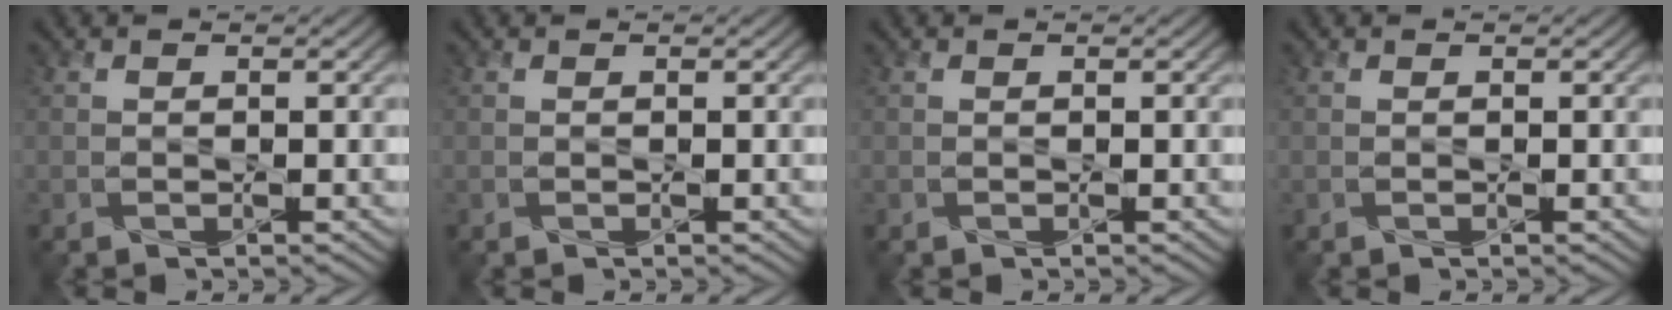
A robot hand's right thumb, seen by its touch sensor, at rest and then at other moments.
{"total": 0.0}
{"total": 0.0}
{"total": 0.0}